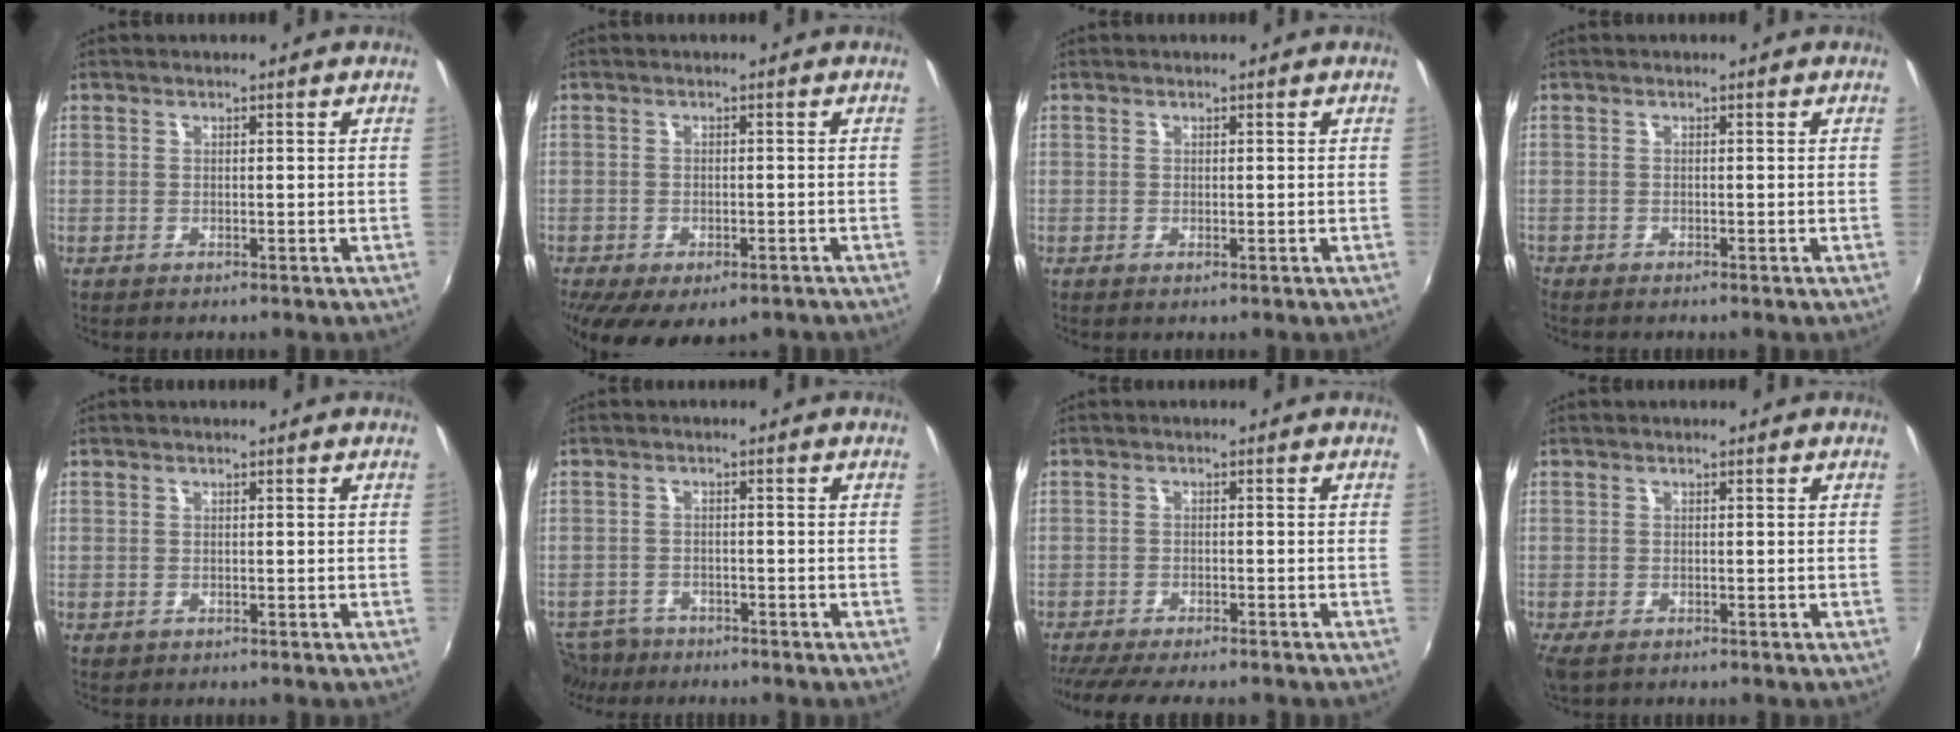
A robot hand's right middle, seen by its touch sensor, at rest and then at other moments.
{"total": 9.8, "force": [-5.8, 5.0, 6.2], "torque": [-0.133, -0.037, -0.083]}
{"total": 0.0}
{"total": 0.5, "force": [-0.5, 0.1, 0.1], "torque": [-0.001, -0.003, -0.013]}
{"total": 0.0}
{"total": 5.7, "force": [-4.8, 2.9, 1.2], "torque": [-0.042, -0.004, -0.083]}
{"total": 9.4, "force": [-8.1, 1.3, 4.6], "torque": [-0.103, -0.028, -0.131]}
{"total": 2.9, "force": [-1.8, 1.3, 1.8], "torque": [-0.036, -0.015, -0.027]}